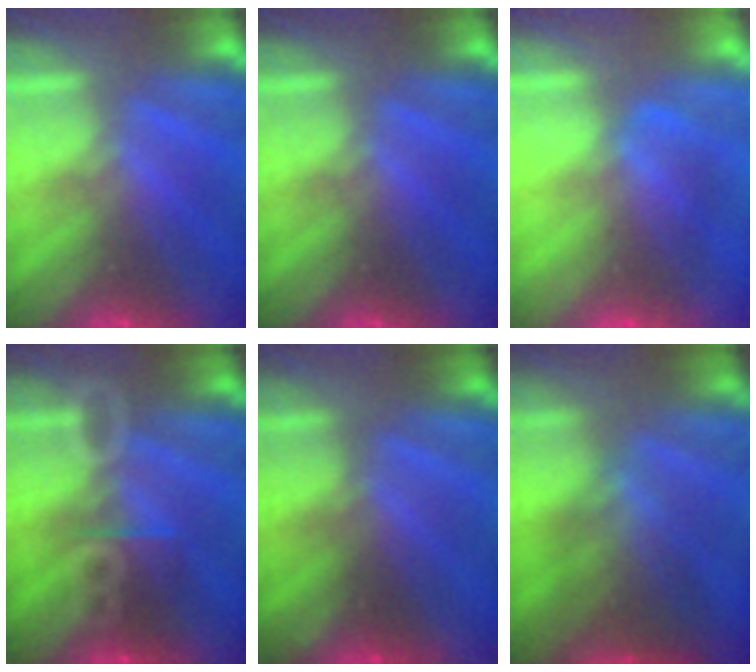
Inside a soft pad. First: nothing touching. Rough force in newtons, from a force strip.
{"total": 0.0}
{"total": 2.7}
{"total": 3.0}
{"total": 2.4}
{"total": 9.8}